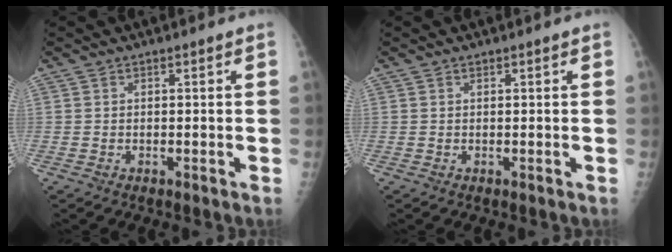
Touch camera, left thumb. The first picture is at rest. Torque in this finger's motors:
{"motor_torque": [-0.46, -0.10, -0.11, 0.21, -0.01]}